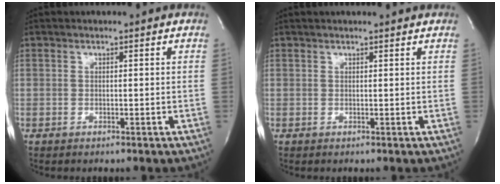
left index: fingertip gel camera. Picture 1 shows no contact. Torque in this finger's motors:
{"motor_torque": [0.63, -0.74, 0.32, 0.05]}